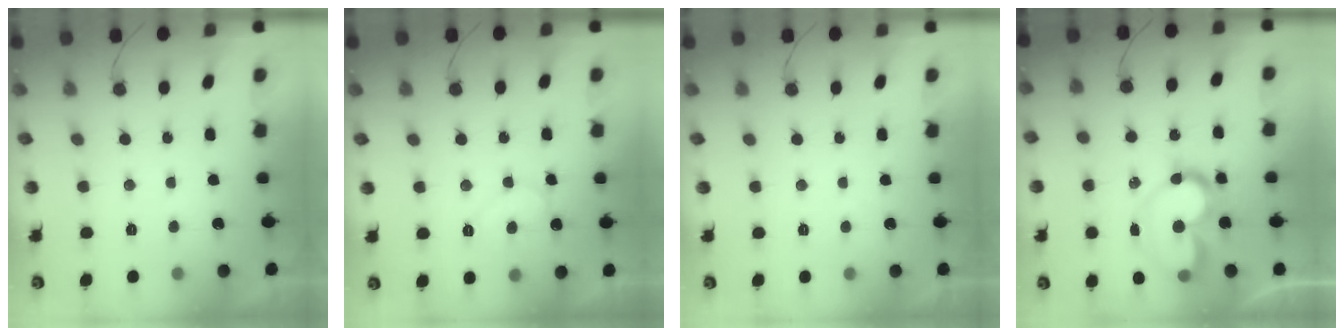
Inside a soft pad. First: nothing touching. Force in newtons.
{"total": 7.9, "press": 7.8, "slide": 0.6}
{"total": 1.8, "press": 1.8, "slide": 0.1}
{"total": 14.4, "press": 14.3, "slide": 1.5}